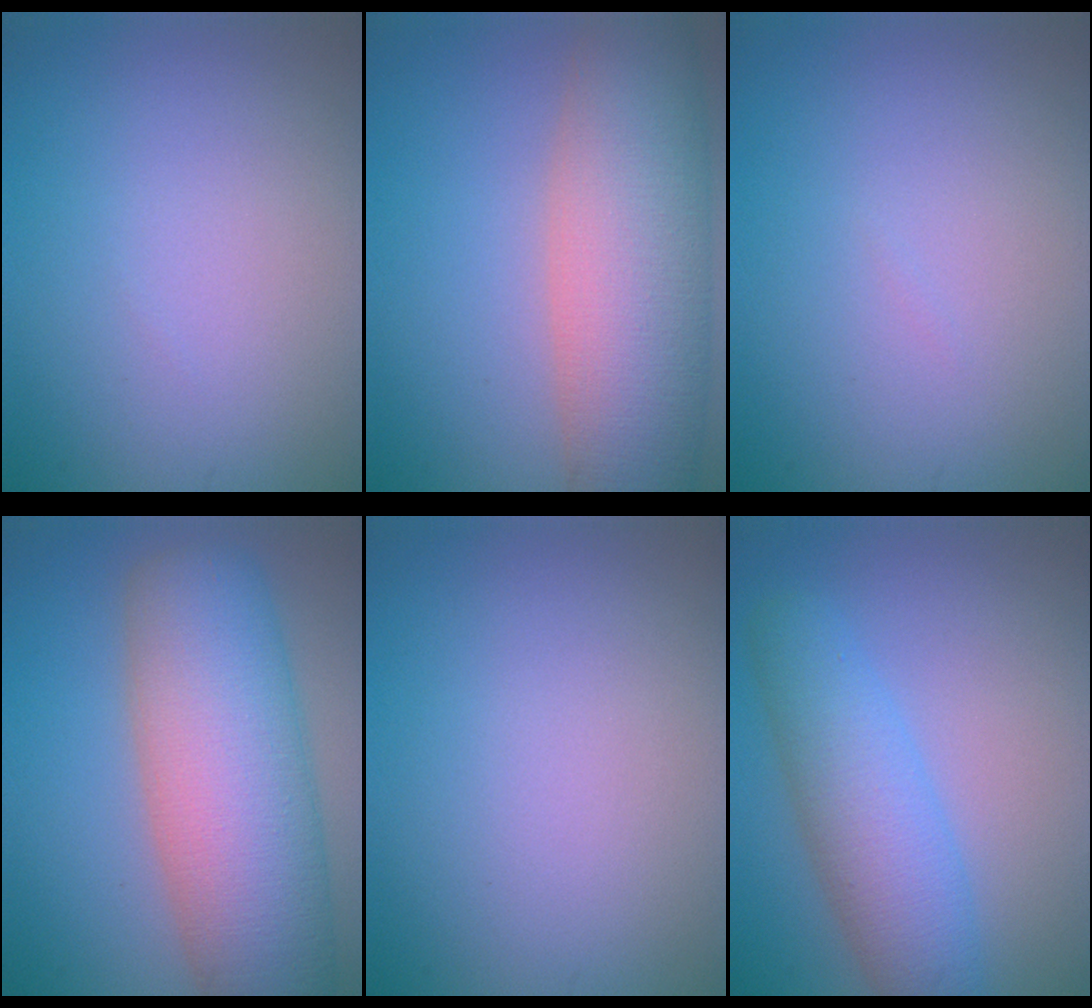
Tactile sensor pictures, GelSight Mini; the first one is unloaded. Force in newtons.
{"total": 10.6, "press": 10.6, "slide": 0.8}
{"total": 0.0}
{"total": 12.0, "press": 12.0, "slide": 0.6}
{"total": 0.0}
{"total": 5.6, "press": 5.6, "slide": 0.2}